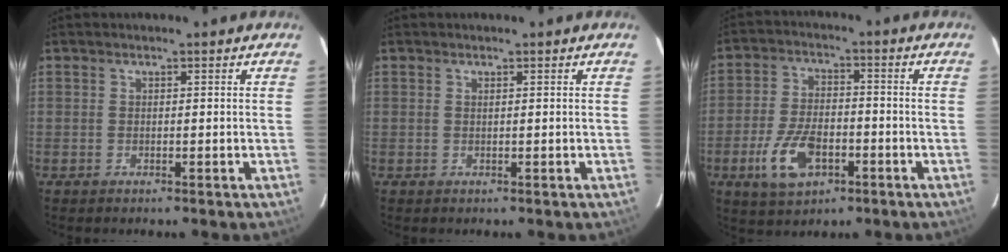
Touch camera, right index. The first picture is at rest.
{"total": 0.0}
{"total": 10.8, "force": [-4.6, 5.9, 7.7], "torque": [-0.166, 0.000, -0.076]}